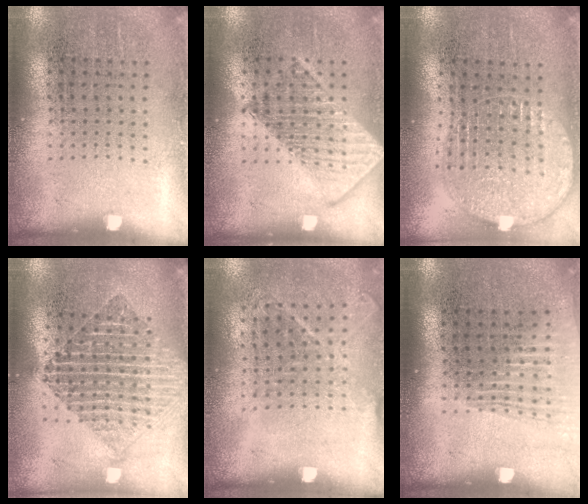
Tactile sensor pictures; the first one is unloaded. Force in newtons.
{"total": 1.7, "press": 1.7, "slide": 0.3}
{"total": 1.5, "press": 1.4, "slide": 0.6}
{"total": 2.0, "press": 1.7, "slide": 1.1}
{"total": 1.1, "press": 1.0, "slide": 0.5}
{"total": 1.4, "press": 1.2, "slide": 0.7}